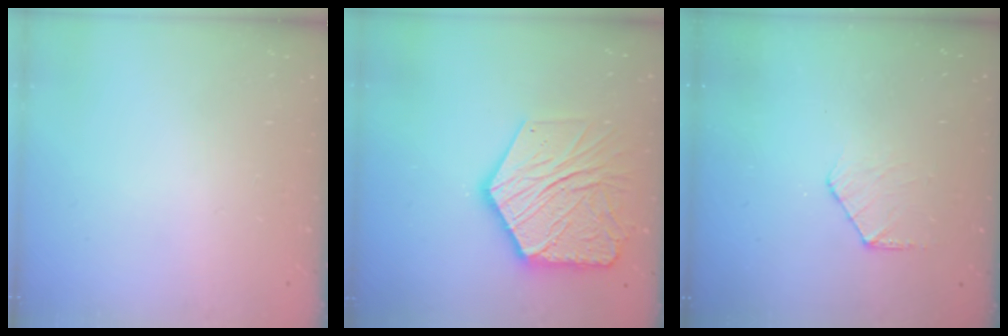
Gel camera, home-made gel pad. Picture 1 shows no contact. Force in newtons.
{"total": 19.5, "press": 19.4, "slide": 1.5}
{"total": 6.3, "press": 6.2, "slide": 0.7}